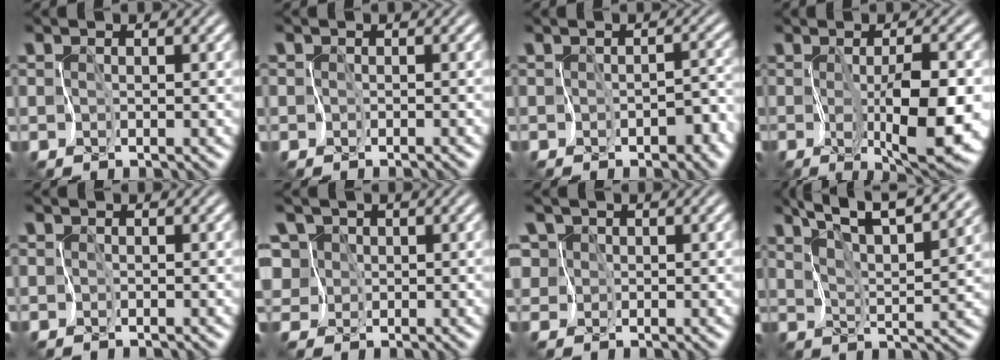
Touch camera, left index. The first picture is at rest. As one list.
[{"total": 0.6, "force": [-0.4, 0.3, -0.4], "torque": [0.015, -0.007, -0.009]}, {"total": 3.7, "force": [-2.4, 2.1, 1.9], "torque": [0.003, 0.013, -0.030]}, {"total": 8.2, "force": [-1.8, 2.3, 7.7], "torque": [-0.125, -0.011, -0.024]}, {"total": 0.6, "force": [0.1, 0.6, -0.2], "torque": [0.010, 0.000, 0.000]}, {"total": 7.1, "force": [2.8, 5.9, 2.8], "torque": [-0.061, 0.033, 0.016]}, {"total": 4.9, "force": [2.4, 3.9, 1.7], "torque": [-0.043, 0.024, 0.021]}, {"total": 9.5, "force": [8.0, 1.7, 4.9], "torque": [-0.081, 0.013, 0.094]}]